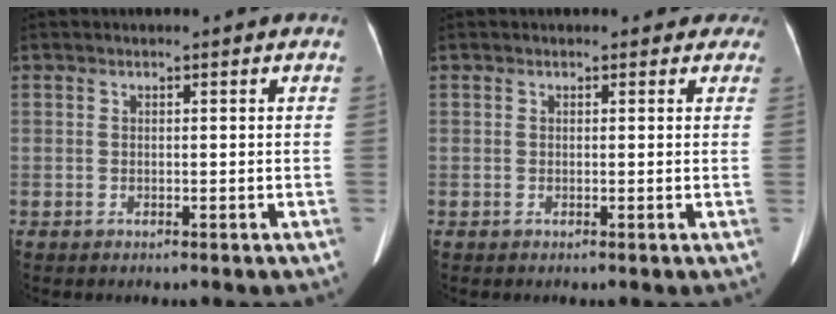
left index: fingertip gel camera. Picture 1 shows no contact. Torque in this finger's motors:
{"motor_torque": [0.13, -0.18, 0.01, 0.03]}